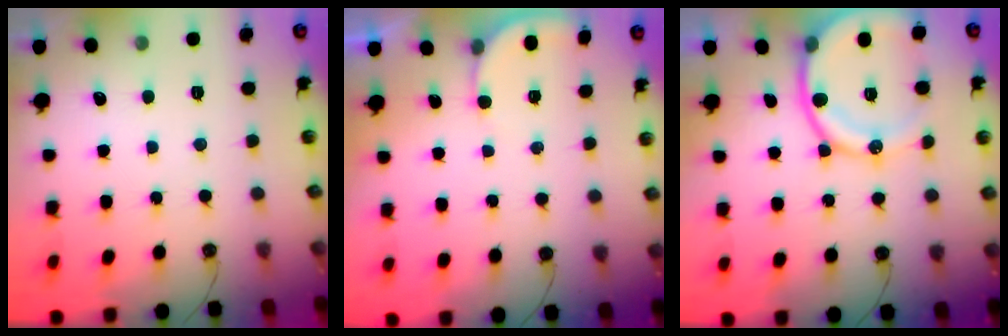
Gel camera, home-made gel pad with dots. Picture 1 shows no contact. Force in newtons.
{"total": 2.7, "press": 2.7, "slide": 0.5}
{"total": 14.8, "press": 14.6, "slide": 2.0}